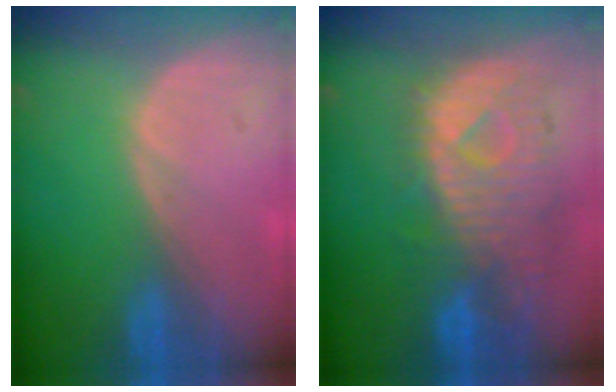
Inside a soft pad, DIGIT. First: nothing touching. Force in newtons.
{"total": 10.7, "press": 9.7, "slide": 4.7}